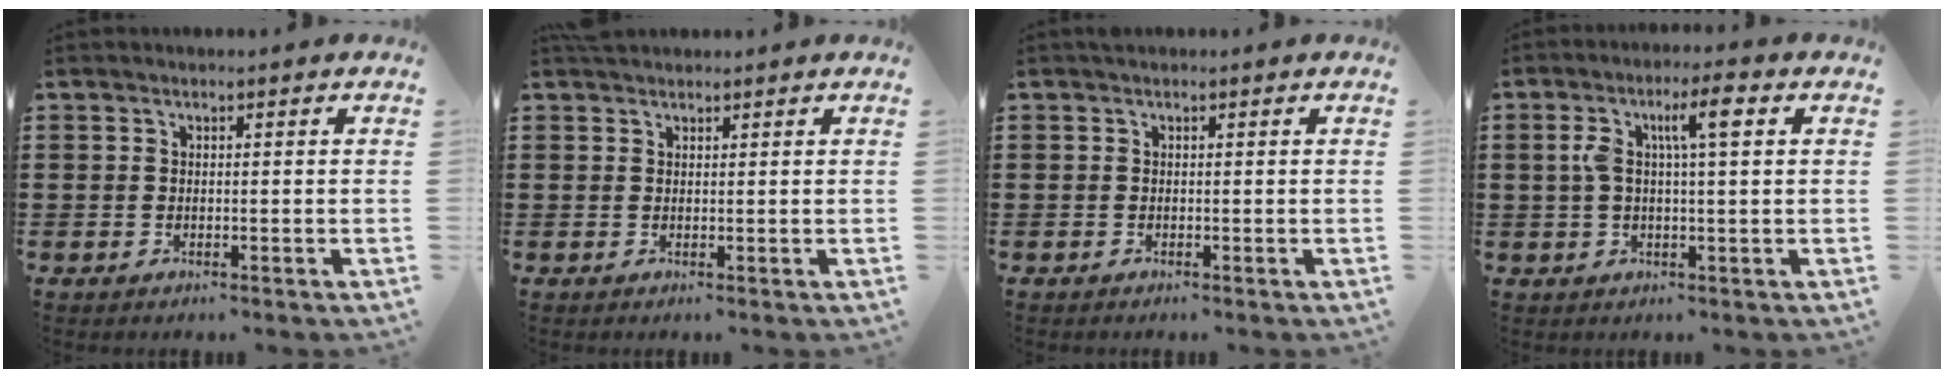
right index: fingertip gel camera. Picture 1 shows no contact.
{"total": 1.2, "force": [1.1, 0.5, -0.2], "torque": [0.002, 0.001, 0.022]}
{"total": 0.0}
{"total": 6.4, "force": [1.6, 1.3, 6.1], "torque": [-0.122, 0.006, 0.022]}